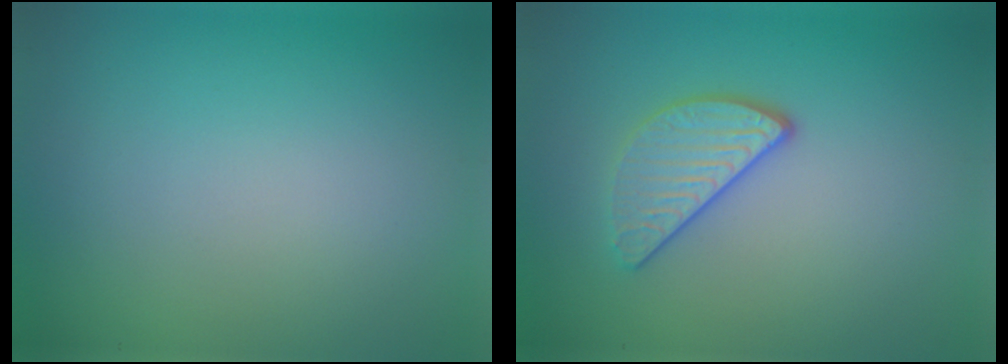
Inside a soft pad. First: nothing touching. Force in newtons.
{"total": 3.0, "press": 2.6, "slide": 1.3}